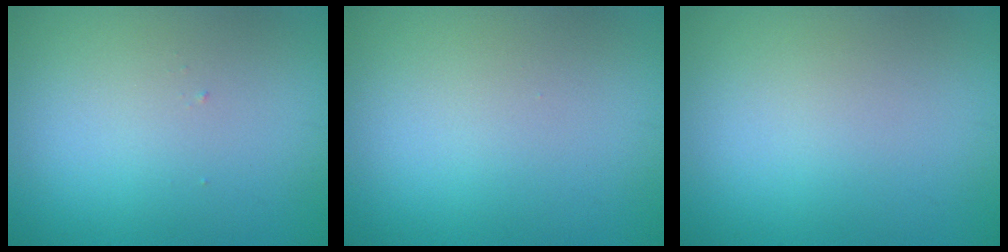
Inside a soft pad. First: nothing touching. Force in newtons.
{"total": 0.0}
{"total": 0.0}